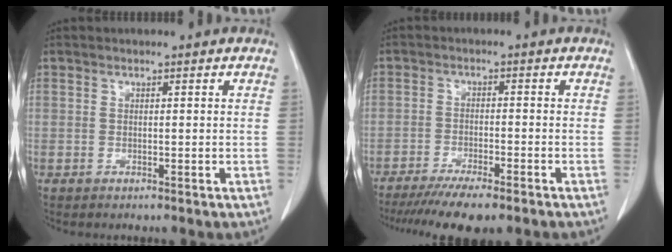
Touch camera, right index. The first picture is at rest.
{"total": 9.6, "force": [-7.6, 1.5, 5.7], "torque": [-0.084, -0.018, -0.120]}